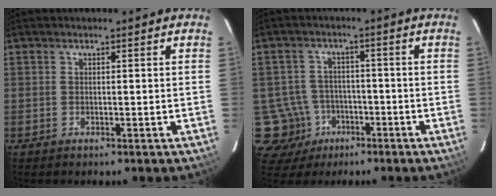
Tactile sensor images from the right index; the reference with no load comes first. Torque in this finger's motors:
{"motor_torque": [0.16, -0.03, -0.71, -0.21]}